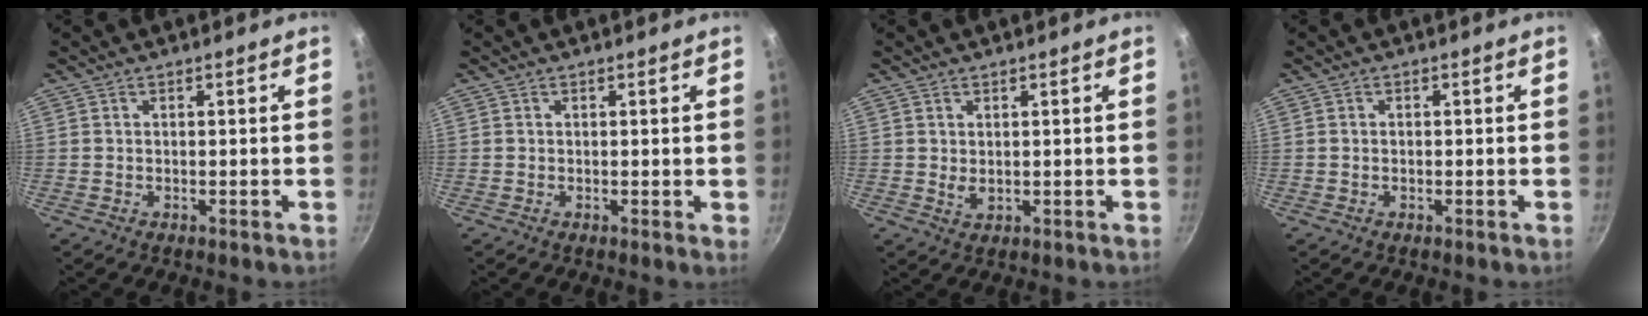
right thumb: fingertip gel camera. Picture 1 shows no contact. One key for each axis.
{"total": 0.6, "fx": 0.2, "fy": 0.0, "fz": 0.6, "tx": -0.006, "ty": -0.003, "tz": 0.000}
{"total": 1.5, "fx": 0.6, "fy": 0.8, "fz": 1.0, "tx": -0.015, "ty": -0.008, "tz": 0.010}
{"total": 0.7, "fx": 0.0, "fy": 0.6, "fz": 0.5, "tx": -0.008, "ty": 0.004, "tz": -0.001}